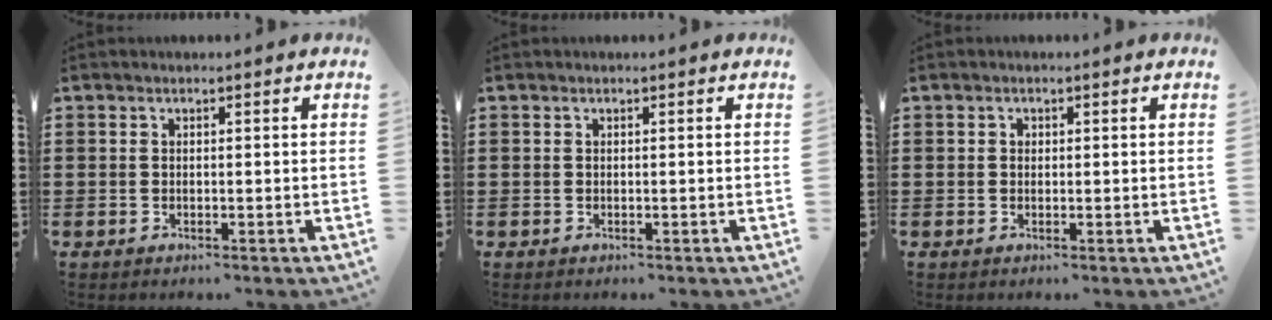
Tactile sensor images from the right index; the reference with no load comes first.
{"total": 0.0}
{"total": 0.6, "force": [0.1, 0.6, 0.2], "torque": [-0.005, 0.004, 0.002]}